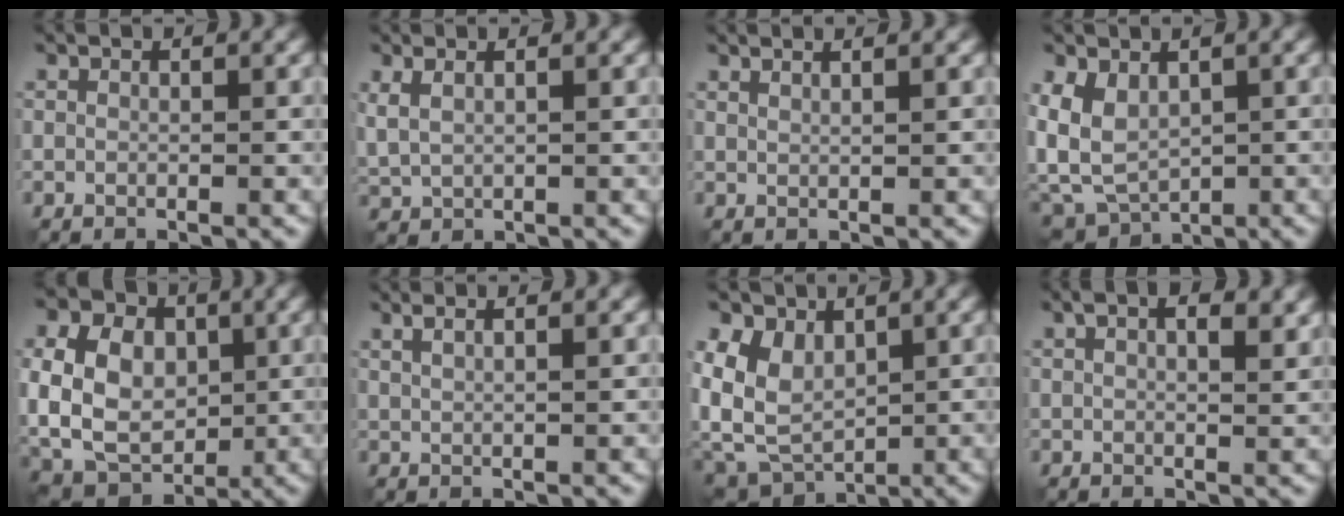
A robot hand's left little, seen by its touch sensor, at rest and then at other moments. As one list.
[{"total": 2.3, "force": [1.2, 1.0, 1.7], "torque": [-0.046, 0.001, 0.031]}, {"total": 2.1, "force": [1.6, 0.6, 1.3], "torque": [-0.003, 0.005, 0.006]}, {"total": 4.6, "force": [0.0, 3.1, 3.4], "torque": [-0.081, -0.003, -0.007]}, {"total": 12.2, "force": [0.9, 9.2, 8.0], "torque": [-0.172, 0.017, 0.005]}, {"total": 3.0, "force": [1.6, 1.1, 2.2], "torque": [-0.018, 0.011, 0.004]}, {"total": 5.8, "force": [0.8, 4.2, 3.9], "torque": [-0.087, -0.007, 0.007]}, {"total": 5.7, "force": [2.6, 2.7, 4.3], "torque": [-0.056, 0.013, 0.025]}]